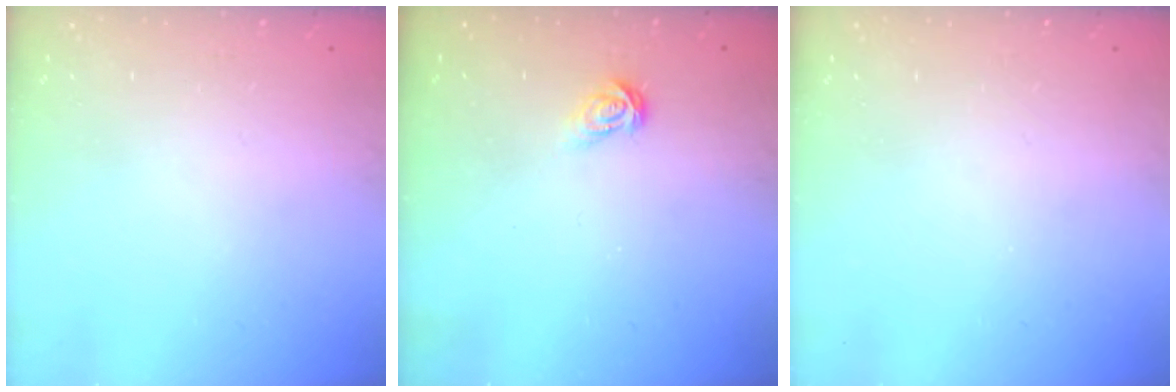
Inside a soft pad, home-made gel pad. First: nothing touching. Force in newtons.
{"total": 3.8, "press": 3.8, "slide": 0.4}
{"total": 0.0}